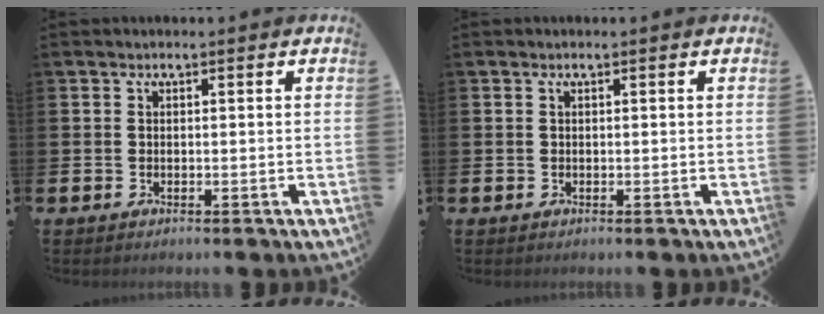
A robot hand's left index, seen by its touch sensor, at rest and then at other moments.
{"total": 0.0}